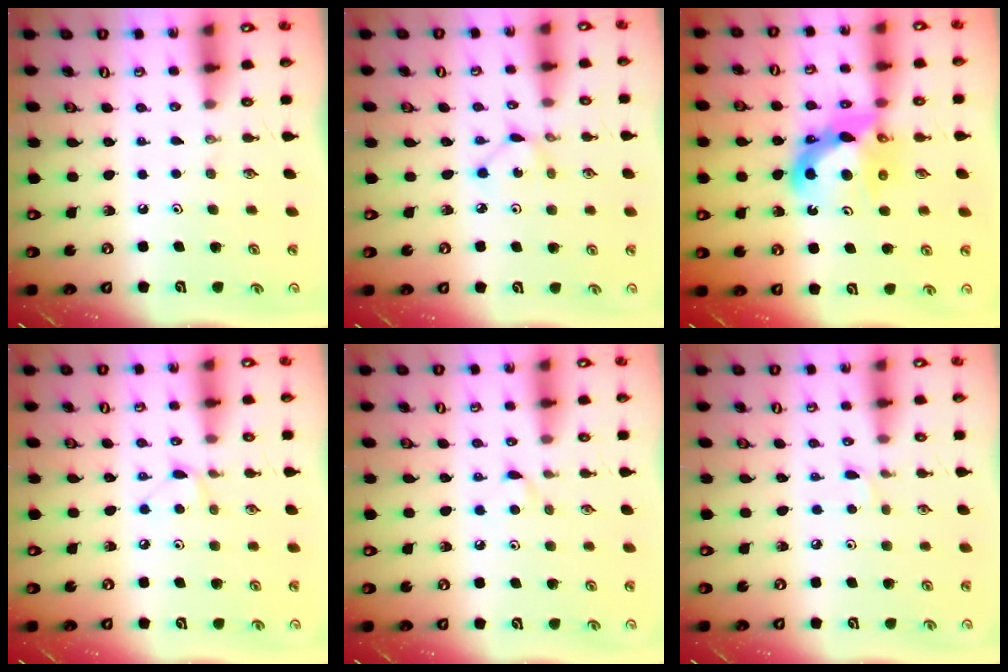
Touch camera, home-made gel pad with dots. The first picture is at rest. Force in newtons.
{"total": 1.5, "press": 1.5, "slide": 0.1}
{"total": 12.0, "press": 11.9, "slide": 1.0}
{"total": 5.6, "press": 5.6, "slide": 0.6}
{"total": 4.2, "press": 4.2, "slide": 0.5}
{"total": 1.9, "press": 1.9, "slide": 0.2}